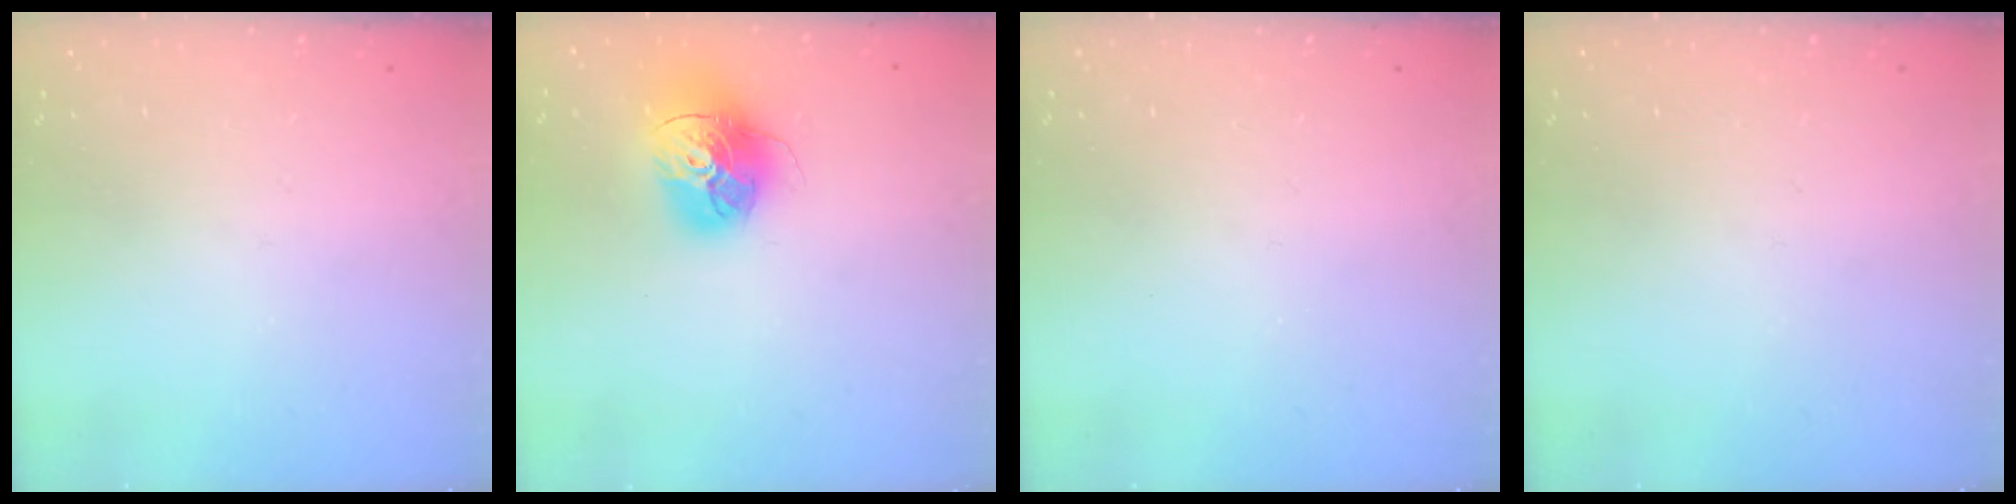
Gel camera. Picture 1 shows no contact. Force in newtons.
{"total": 16.0, "press": 16.0, "slide": 1.7}
{"total": 0.0}
{"total": 0.0}